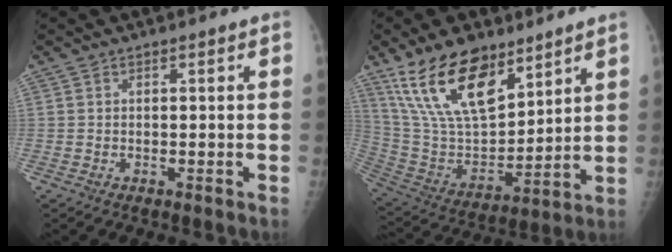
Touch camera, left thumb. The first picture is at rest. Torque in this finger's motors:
{"motor_torque": [1.06, 0.22, 1.40, -1.36, 0.29]}